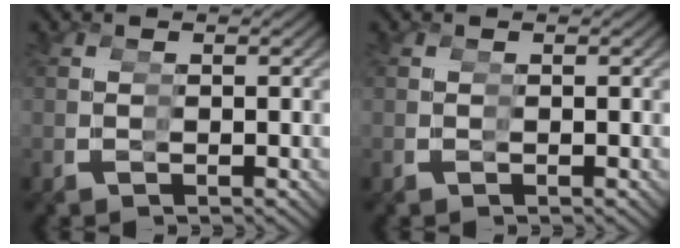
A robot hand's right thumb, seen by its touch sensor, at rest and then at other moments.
{"total": 0.0}